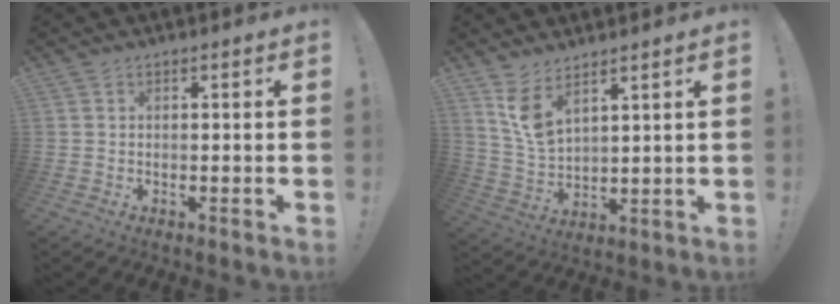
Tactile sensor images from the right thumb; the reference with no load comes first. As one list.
[{"total": 8.1, "force": [6.0, 3.2, 4.4], "torque": [-0.077, -0.037, 0.116]}]